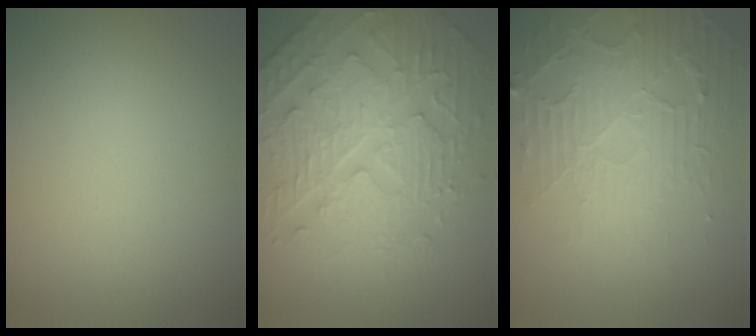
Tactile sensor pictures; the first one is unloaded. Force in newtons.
{"total": 5.5, "press": 5.2, "slide": 1.8}
{"total": 5.6, "press": 3.4, "slide": 4.4}